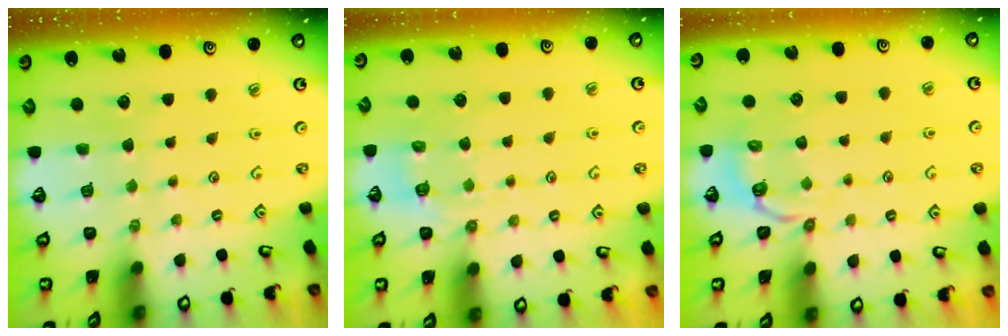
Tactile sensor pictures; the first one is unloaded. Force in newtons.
{"total": 4.8, "press": 4.5, "slide": 1.7}
{"total": 3.2, "press": 2.1, "slide": 2.4}